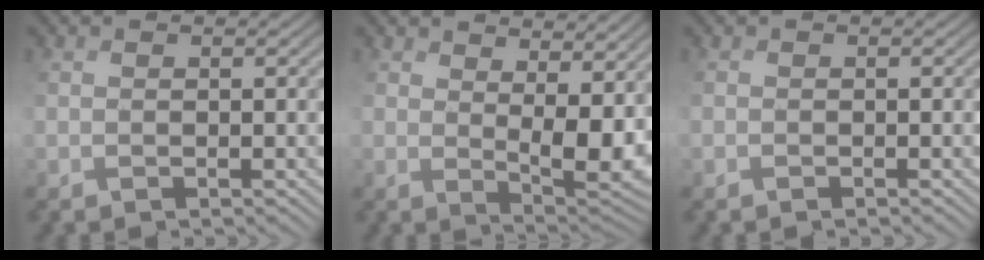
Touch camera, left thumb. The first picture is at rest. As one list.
[{"total": 8.5, "force": [3.6, 4.0, 6.6], "torque": [-0.134, -0.016, 0.082]}, {"total": 0.7, "force": [-0.6, 0.2, 0.1], "torque": [-0.001, -0.002, -0.013]}]